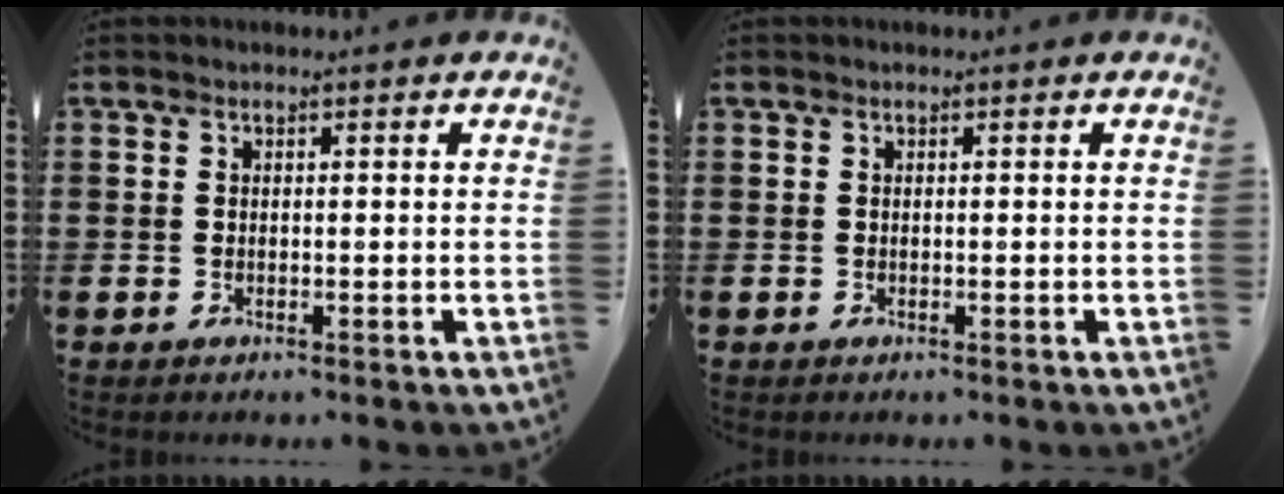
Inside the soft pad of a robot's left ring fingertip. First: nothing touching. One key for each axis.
{"total": 0.0}